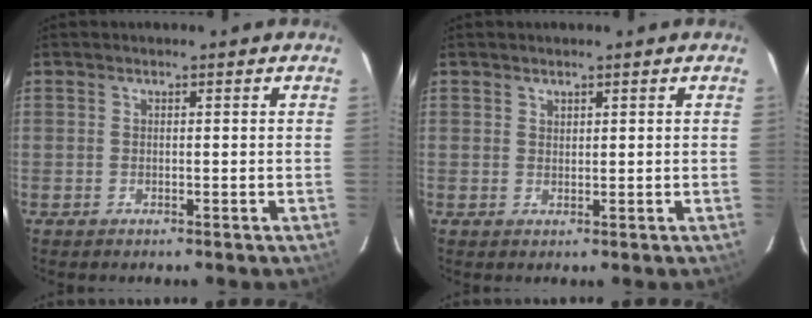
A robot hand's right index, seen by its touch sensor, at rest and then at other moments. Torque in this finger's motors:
{"motor_torque": [-0.50, 0.31, -0.04, 0.00]}